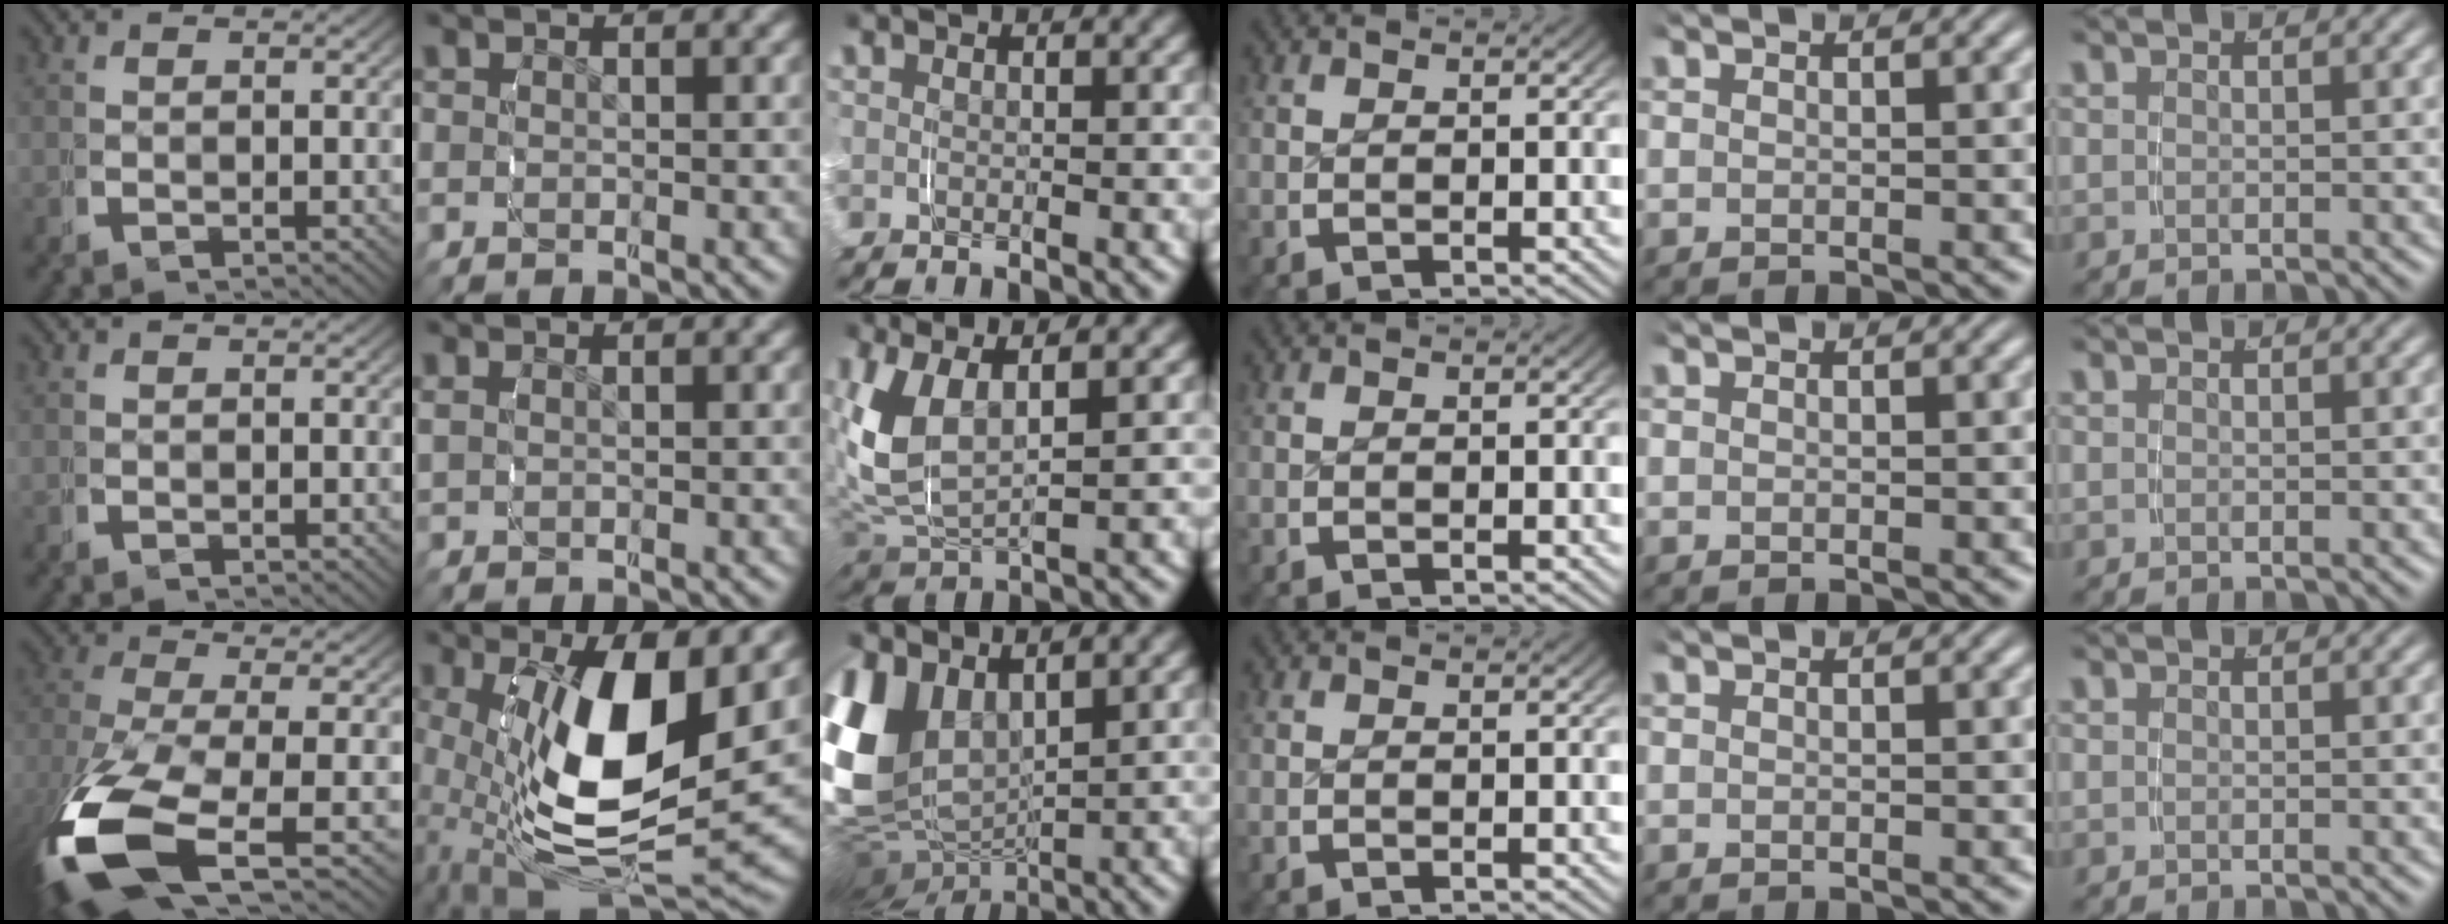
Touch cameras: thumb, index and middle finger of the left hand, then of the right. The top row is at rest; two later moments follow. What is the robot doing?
{"motion": "grasp_and_lifting", "object": "fork"}